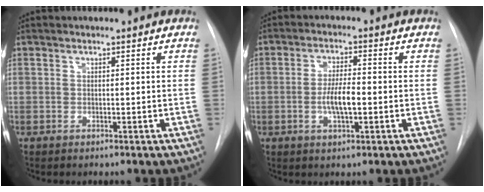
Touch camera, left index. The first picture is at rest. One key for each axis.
{"total": 5.0, "fx": -0.9, "fy": 1.1, "fz": 4.8, "tx": -0.095, "ty": -0.001, "tz": -0.016}